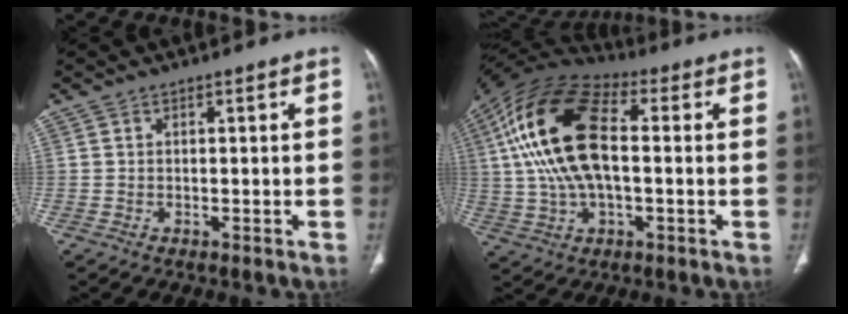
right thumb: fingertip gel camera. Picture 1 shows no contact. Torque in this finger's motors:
{"motor_torque": [0.46, 4.55, 2.40, -0.07, 0.48]}